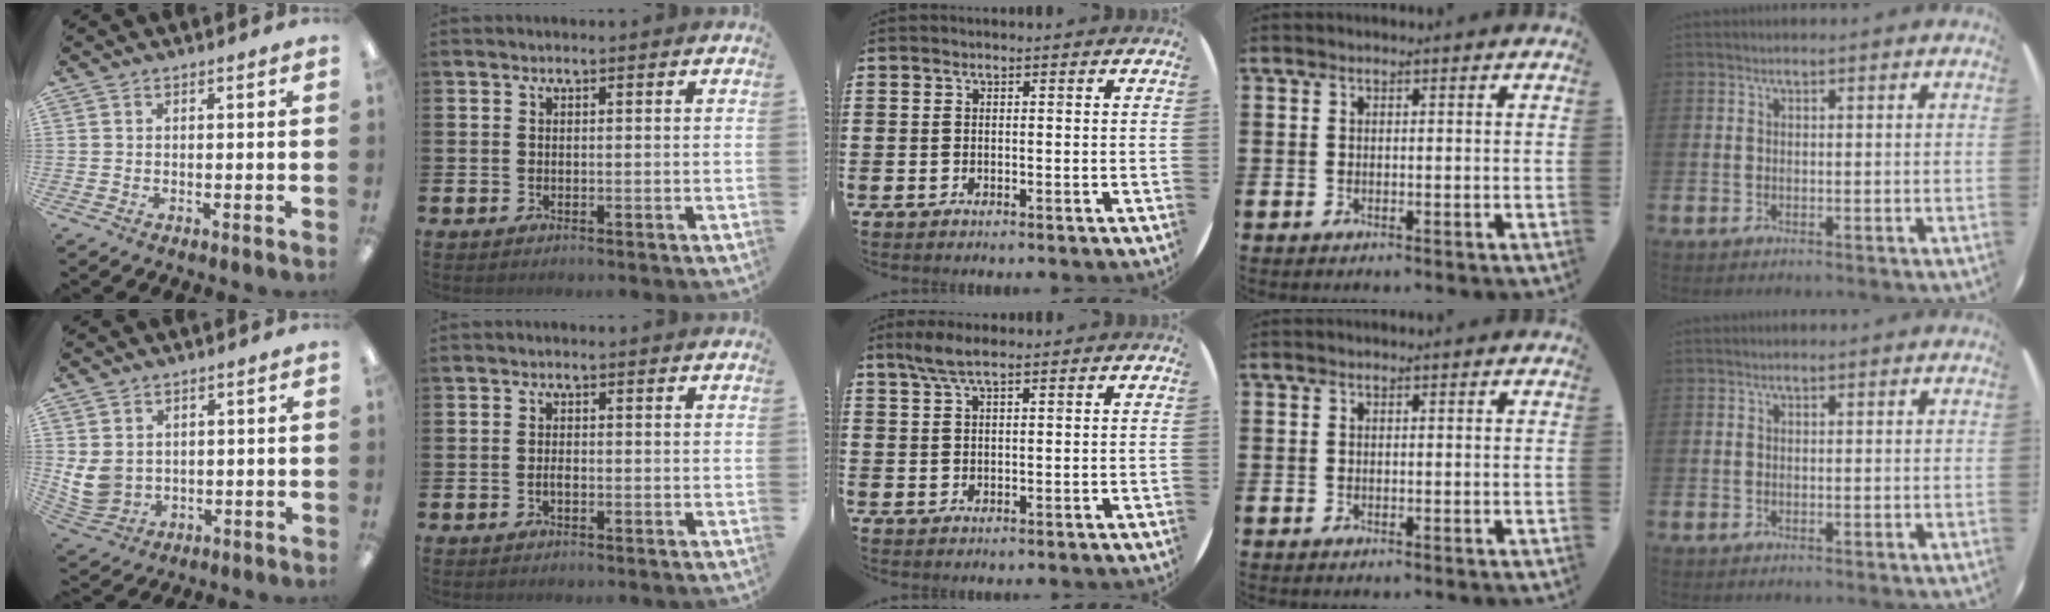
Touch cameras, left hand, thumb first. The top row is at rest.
{"thumb": {"total": 7.4, "force": [2.1, 6.2, 3.5], "torque": [-0.091, -0.007, 0.043]}, "index": {"total": 1.1, "force": [-0.4, 0.5, 0.9], "torque": [-0.017, 0.000, -0.009]}, "middle": {"total": 3.6, "force": [2.5, 0.7, 2.4], "torque": [-0.052, 0.006, 0.045]}}